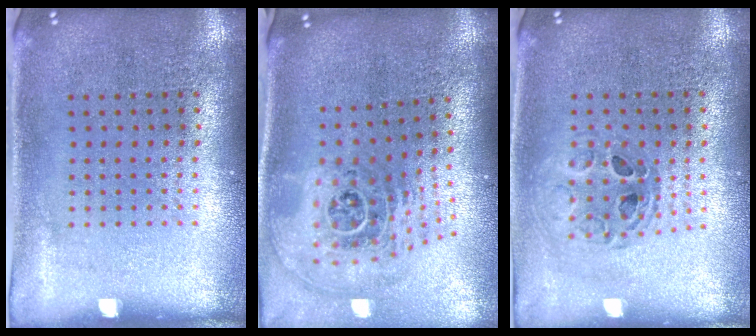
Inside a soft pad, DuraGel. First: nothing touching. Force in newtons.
{"total": 2.8, "press": 1.8, "slide": 2.1}
{"total": 0.8, "press": 0.7, "slide": 0.2}